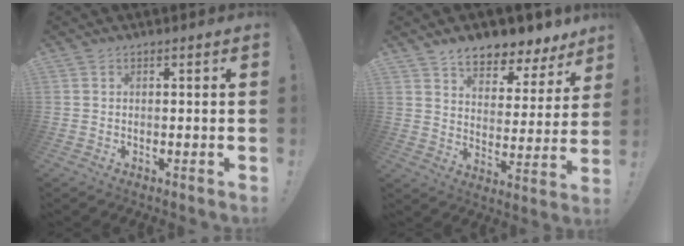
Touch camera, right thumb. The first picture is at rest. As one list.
[{"total": 8.8, "force": [7.5, 3.1, 3.4], "torque": [-0.048, -0.068, 0.130]}]